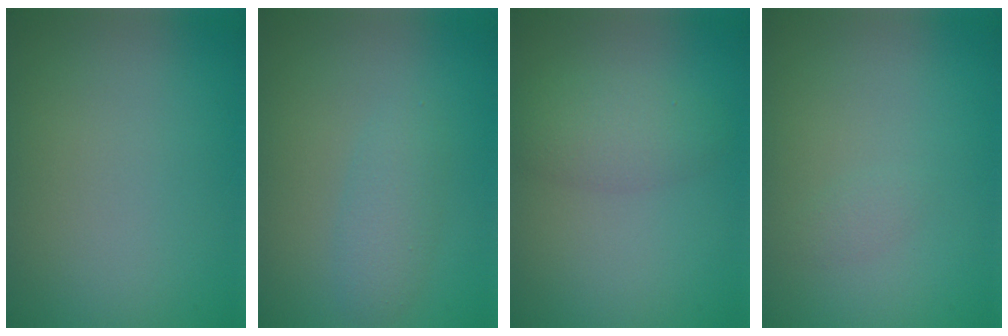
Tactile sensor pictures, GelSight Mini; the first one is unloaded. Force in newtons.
{"total": 2.0, "press": 2.0, "slide": 0.1}
{"total": 2.7, "press": 2.7, "slide": 0.1}
{"total": 0.7, "press": 0.7, "slide": 0.1}